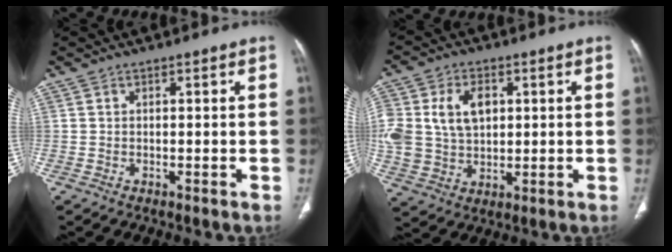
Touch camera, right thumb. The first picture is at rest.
{"total": 15.0, "force": [2.9, 10.8, 10.0], "torque": [-0.209, 0.001, 0.065]}